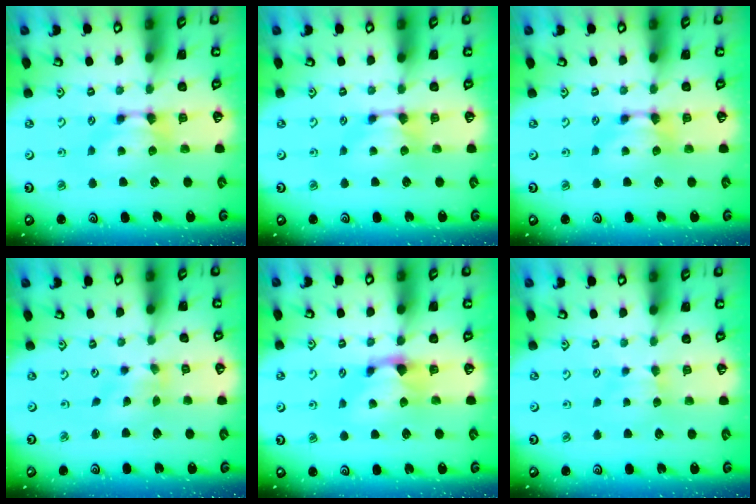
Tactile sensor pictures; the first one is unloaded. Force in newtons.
{"total": 0.0}
{"total": 0.0}
{"total": 1.8, "press": 1.6, "slide": 0.9}
{"total": 1.3, "press": 0.4, "slide": 1.2}
{"total": 2.2, "press": 2.1, "slide": 0.4}